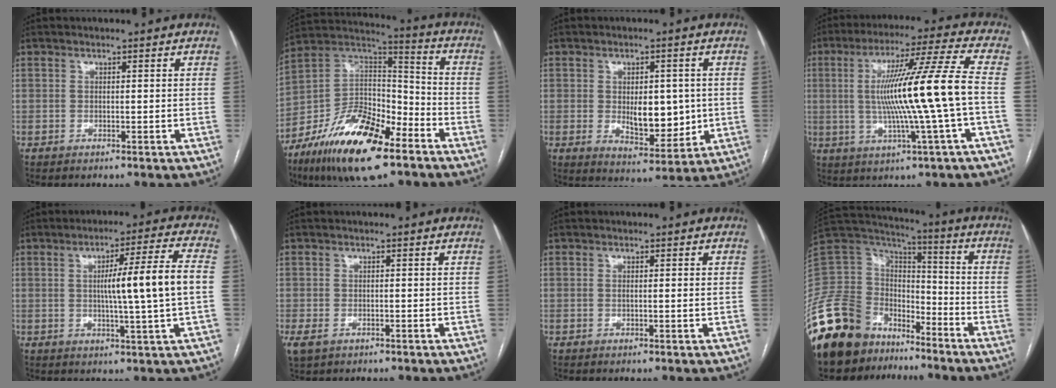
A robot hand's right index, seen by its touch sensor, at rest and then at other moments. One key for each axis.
{"total": 20.9, "fx": -13.0, "fy": 7.0, "fz": 14.7, "tx": -0.285, "ty": 0.008, "tz": -0.232}
{"total": 8.2, "fx": 0.0, "fy": 4.0, "fz": 7.1, "tx": -0.105, "ty": -0.007, "tz": 0.012}
{"total": 15.0, "fx": -0.8, "fy": -1.8, "fz": 14.9, "tx": -0.263, "ty": 0.007, "tz": -0.013}
{"total": 11.0, "fx": 0.2, "fy": -1.1, "fz": 11.0, "tx": -0.172, "ty": 0.006, "tz": 0.006}
{"total": 3.5, "fx": -1.7, "fy": 2.3, "fz": 2.0, "tx": -0.047, "ty": -0.006, "tz": -0.022}
{"total": 1.1, "fx": 0.1, "fy": 0.2, "fz": 1.1, "tx": -0.021, "ty": -0.001, "tz": 0.002}
{"total": 22.8, "fx": -15.4, "fy": 13.6, "fz": 9.9, "tx": -0.234, "ty": 0.047, "tz": -0.271}